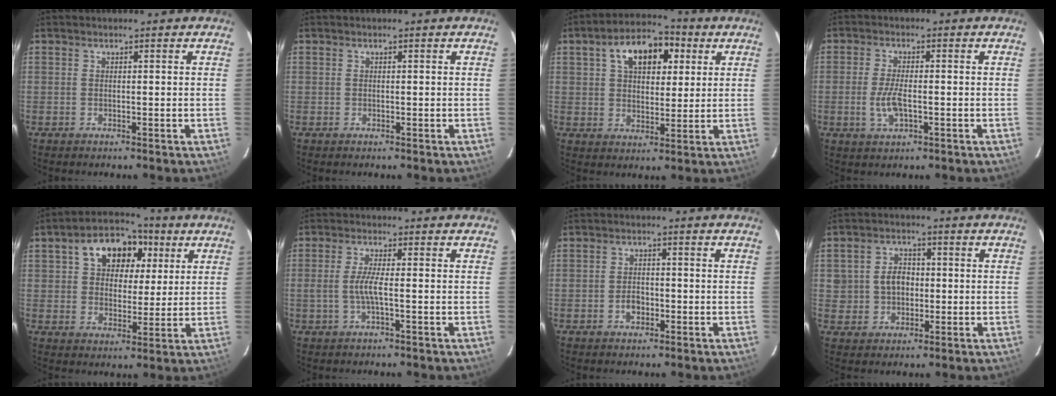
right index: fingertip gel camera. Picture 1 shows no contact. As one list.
[{"total": 0.0}, {"total": 11.9, "force": [4.7, 6.9, 8.4], "torque": [-0.138, 0.037, 0.075]}, {"total": 4.9, "force": [-1.2, 1.8, 4.4], "torque": [-0.094, -0.004, -0.023]}, {"total": 12.3, "force": [4.9, 8.6, 7.3], "torque": [-0.139, 0.037, 0.079]}, {"total": 3.4, "force": [-0.8, -0.1, 3.3], "torque": [-0.067, 0.000, -0.015]}, {"total": 2.6, "force": [-1.1, 1.9, 1.4], "torque": [-0.025, 0.006, -0.018]}, {"total": 5.7, "force": [0.1, 5.1, 2.4], "torque": [-0.045, 0.020, 0.008]}]